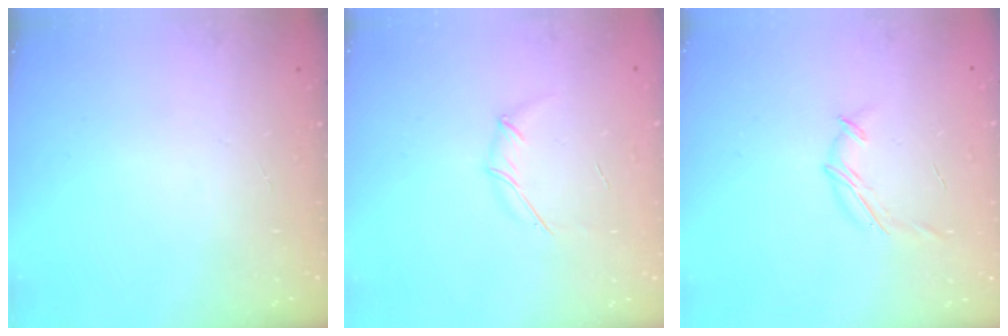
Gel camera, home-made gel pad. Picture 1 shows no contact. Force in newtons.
{"total": 4.5, "press": 4.3, "slide": 1.1}
{"total": 6.6, "press": 6.5, "slide": 1.3}